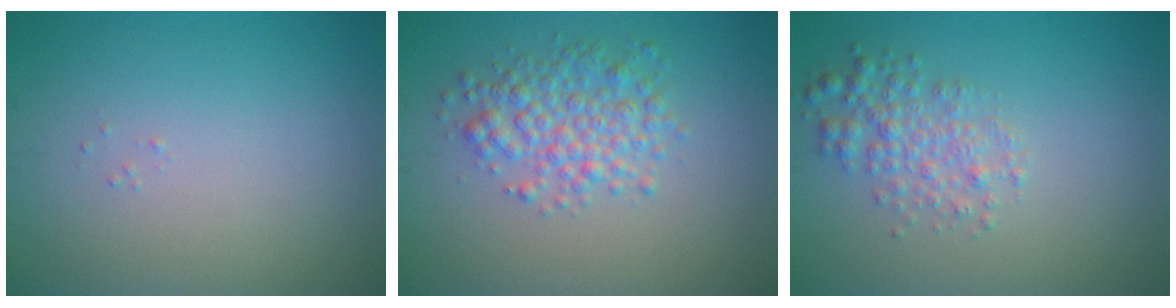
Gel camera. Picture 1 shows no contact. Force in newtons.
{"total": 3.7, "press": 3.7, "slide": 0.0}
{"total": 2.8, "press": 2.8, "slide": 0.1}